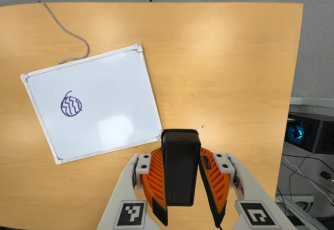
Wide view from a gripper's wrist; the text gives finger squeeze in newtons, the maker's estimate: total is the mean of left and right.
{"total": 6.3, "left": 4.9, "right": 7.8}